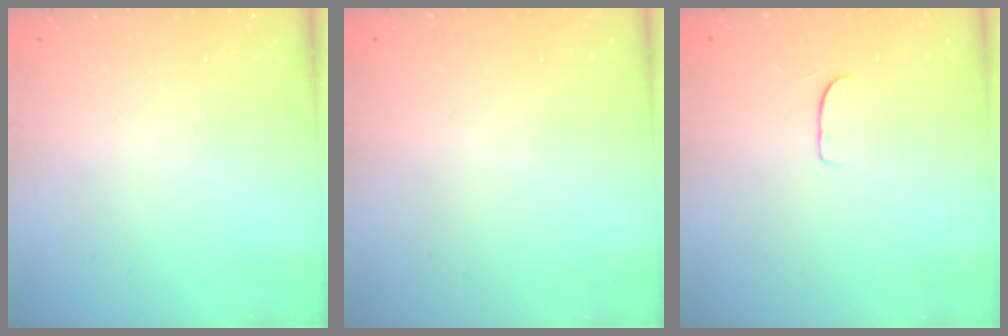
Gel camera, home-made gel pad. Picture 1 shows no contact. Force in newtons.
{"total": 0.0}
{"total": 5.8, "press": 5.8, "slide": 0.3}